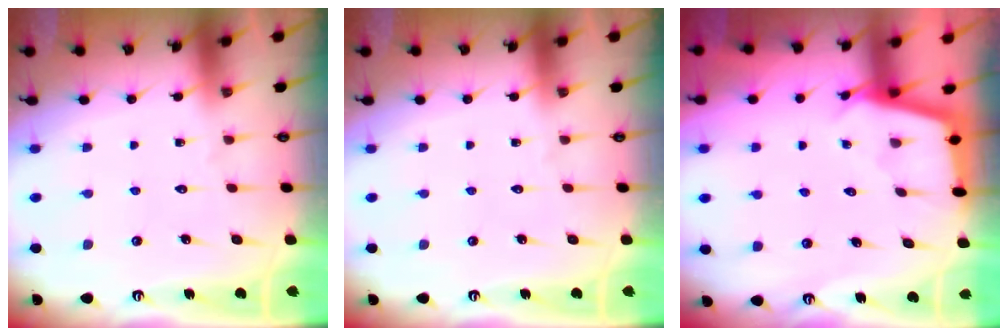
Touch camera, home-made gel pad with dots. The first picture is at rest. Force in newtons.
{"total": 0.0}
{"total": 2.8, "press": 2.8, "slide": 0.3}